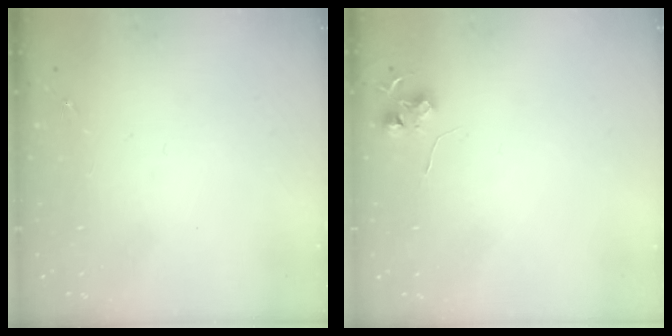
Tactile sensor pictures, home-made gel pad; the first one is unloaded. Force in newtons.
{"total": 6.0, "press": 6.0, "slide": 0.5}